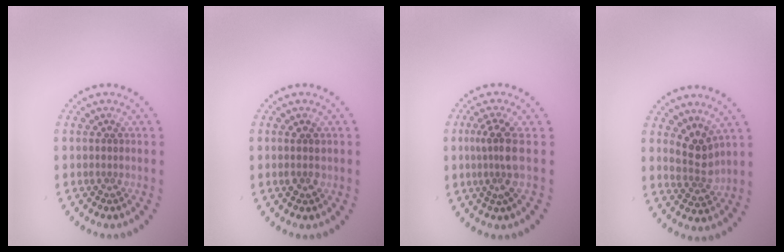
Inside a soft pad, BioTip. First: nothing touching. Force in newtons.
{"total": 1.4, "press": 1.4, "slide": 0.3}
{"total": 2.8, "press": 2.0, "slide": 2.0}
{"total": 2.7, "press": 2.4, "slide": 1.2}